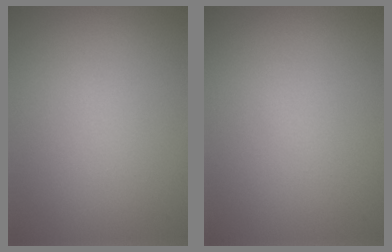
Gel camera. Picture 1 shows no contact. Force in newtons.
{"total": 0.0}